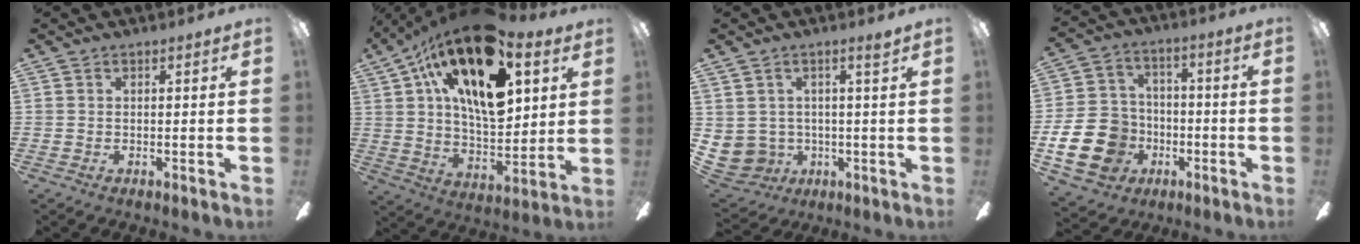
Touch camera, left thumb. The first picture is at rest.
{"total": 26.1, "force": [13.0, 11.3, 19.5], "torque": [-0.325, -0.068, 0.216]}
{"total": 5.6, "force": [1.8, 5.2, 1.1], "torque": [-0.047, -0.014, 0.039]}
{"total": 16.3, "force": [-5.7, 13.0, 8.0], "torque": [-0.177, 0.037, -0.096]}